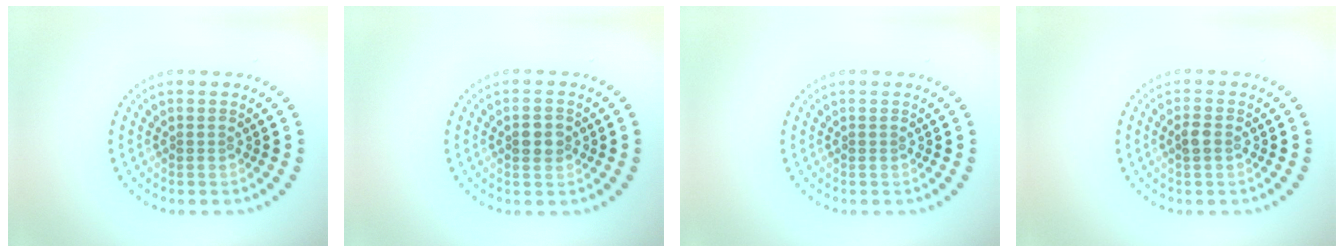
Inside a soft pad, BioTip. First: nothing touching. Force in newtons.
{"total": 2.0, "press": 2.0, "slide": 0.2}
{"total": 0.0}
{"total": 1.3, "press": 1.3, "slide": 0.2}